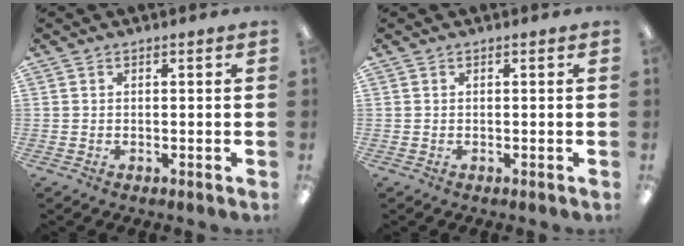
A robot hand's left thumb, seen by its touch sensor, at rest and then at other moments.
{"total": 0.0}